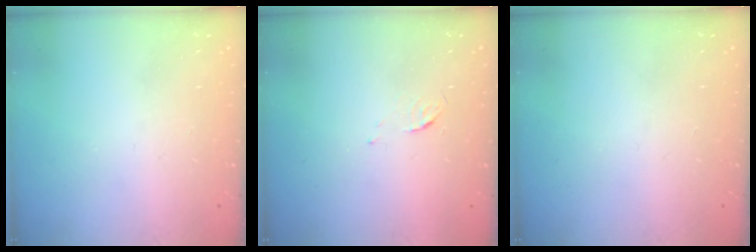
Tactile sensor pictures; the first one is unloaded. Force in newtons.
{"total": 3.7, "press": 3.6, "slide": 0.5}
{"total": 0.0}